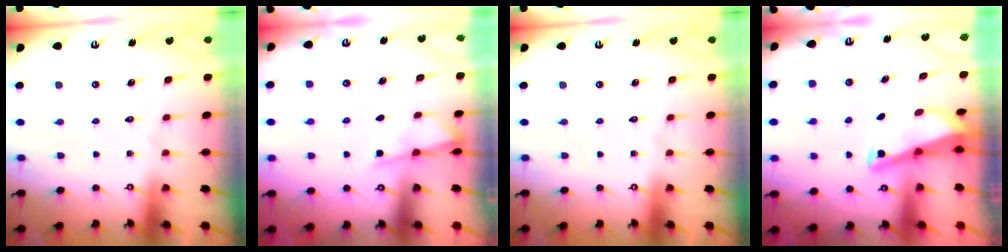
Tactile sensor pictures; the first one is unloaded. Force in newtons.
{"total": 3.7, "press": 3.7, "slide": 0.6}
{"total": 0.0}
{"total": 3.0, "press": 2.9, "slide": 0.3}